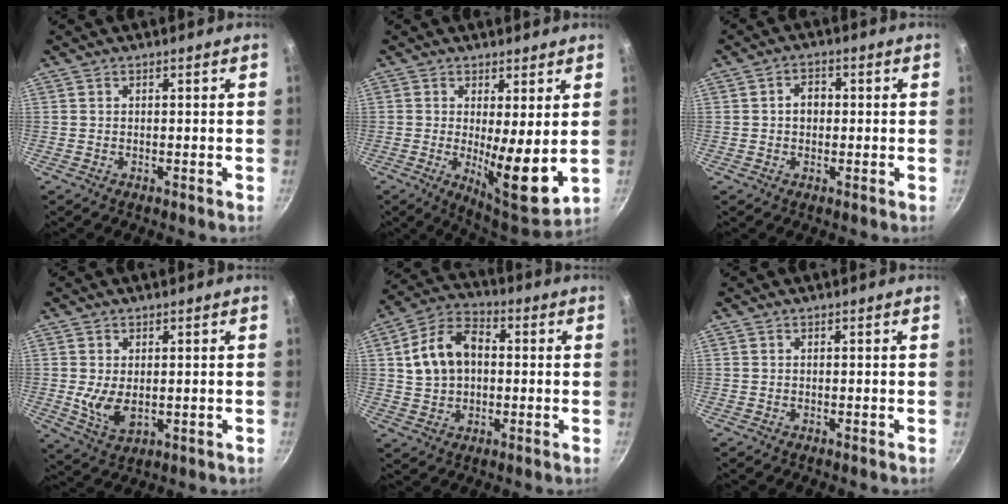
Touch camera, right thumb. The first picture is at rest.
{"total": 11.0, "force": [0.5, 2.9, 10.6], "torque": [-0.152, -0.038, 0.015]}
{"total": 3.5, "force": [0.2, 2.7, 2.1], "torque": [-0.015, 0.010, 0.000]}
{"total": 6.3, "force": [0.1, 3.7, 5.2], "torque": [-0.098, -0.017, 0.015]}
{"total": 12.4, "force": [1.5, 8.7, 8.7], "torque": [-0.138, 0.026, 0.017]}
{"total": 0.0}